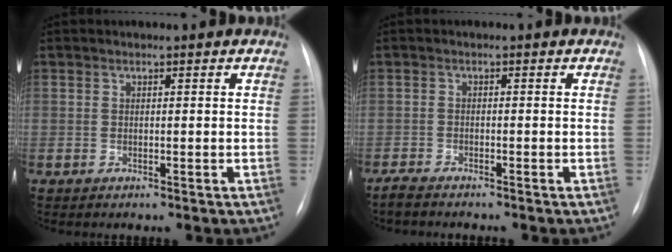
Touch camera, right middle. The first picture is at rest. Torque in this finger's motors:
{"motor_torque": [0.04, -0.05, -0.01, 0.00]}